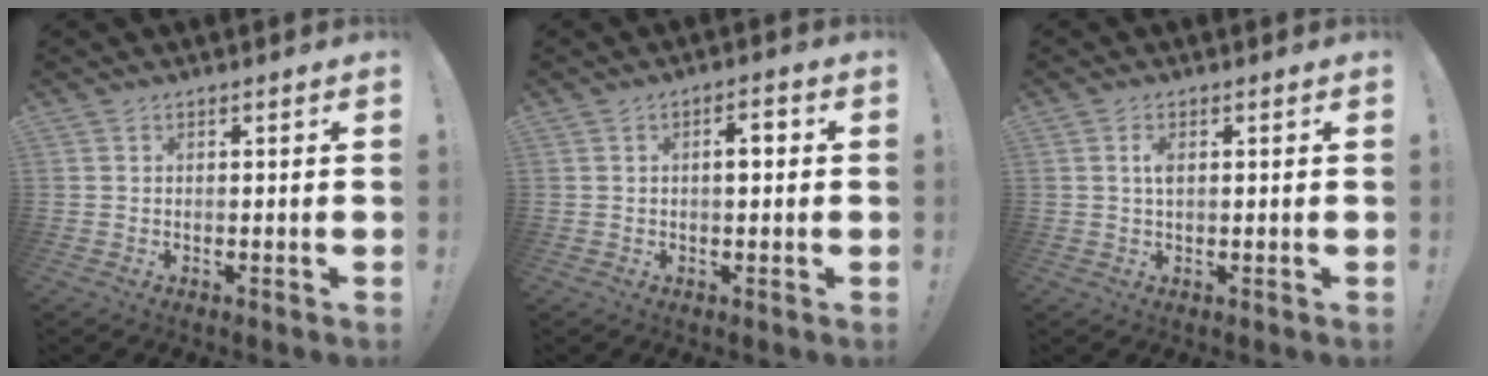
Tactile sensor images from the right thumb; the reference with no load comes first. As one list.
[{"total": 3.4, "force": [0.1, 1.4, 3.1], "torque": [-0.046, 0.008, -0.005]}, {"total": 2.6, "force": [0.5, 1.2, 2.2], "torque": [-0.033, 0.000, 0.003]}]